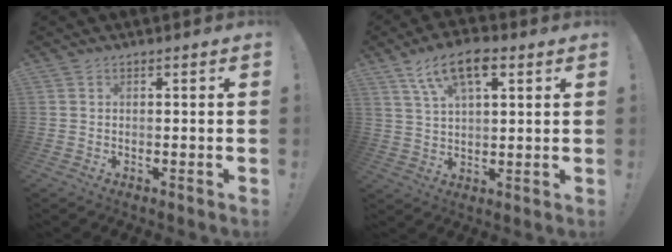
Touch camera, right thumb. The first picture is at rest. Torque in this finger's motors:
{"motor_torque": [1.14, 1.26, 0.03, 0.15, 0.07]}